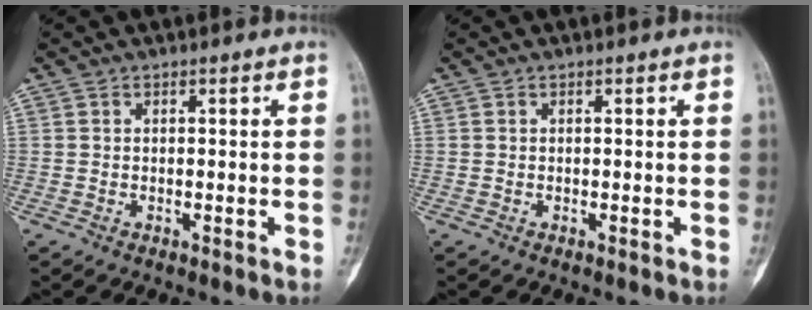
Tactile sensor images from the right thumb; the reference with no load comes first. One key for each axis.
{"total": 0.0}